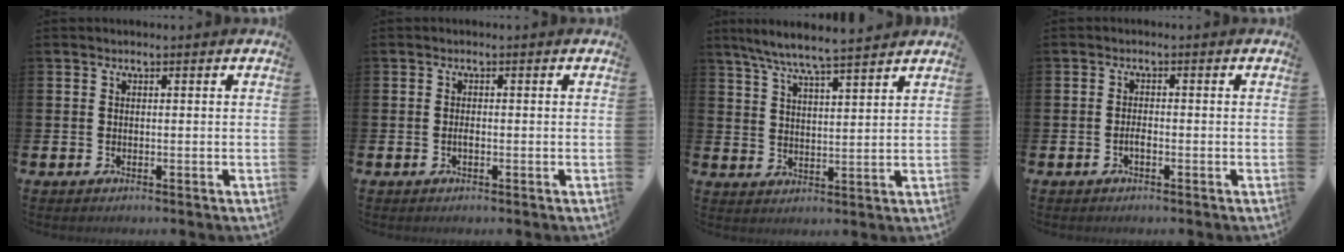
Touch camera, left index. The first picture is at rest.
{"total": 0.8, "force": [-0.3, 0.3, 0.7], "torque": [-0.019, 0.002, -0.004]}
{"total": 6.9, "force": [6.5, 0.0, 2.4], "torque": [-0.073, -0.028, 0.116]}
{"total": 1.3, "force": [-0.6, 0.4, 1.0], "torque": [-0.018, -0.001, -0.012]}